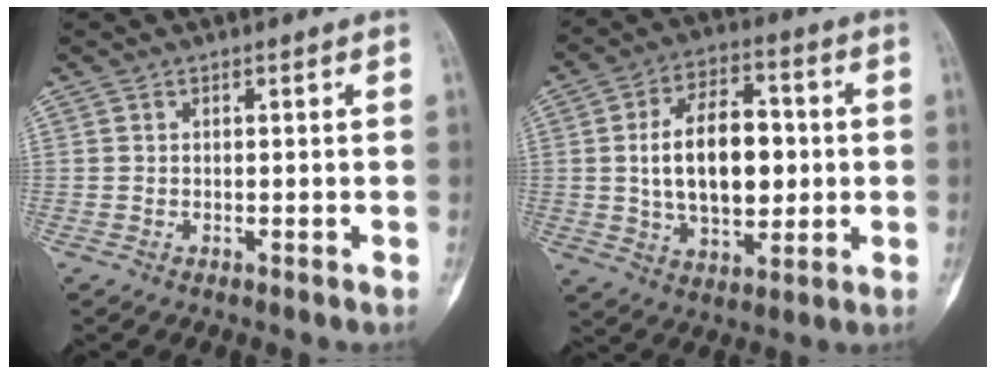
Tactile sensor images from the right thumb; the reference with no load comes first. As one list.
[{"total": 16.3, "force": [0.8, 9.5, 13.2], "torque": [-0.190, 0.011, 0.015]}]